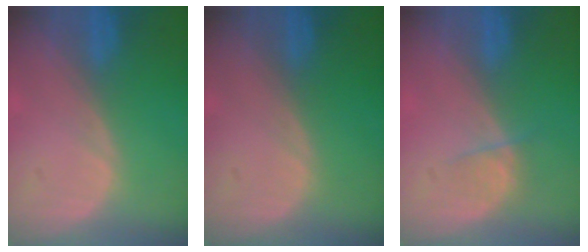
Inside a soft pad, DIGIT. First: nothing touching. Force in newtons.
{"total": 0.0}
{"total": 2.2, "press": 2.0, "slide": 0.9}